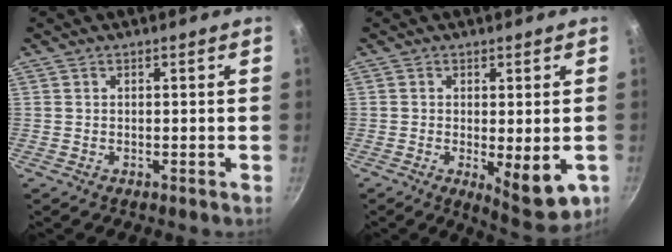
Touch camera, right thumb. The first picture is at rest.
{"total": 8.9, "force": [-1.8, 3.1, 8.1], "torque": [-0.101, -0.012, -0.014]}